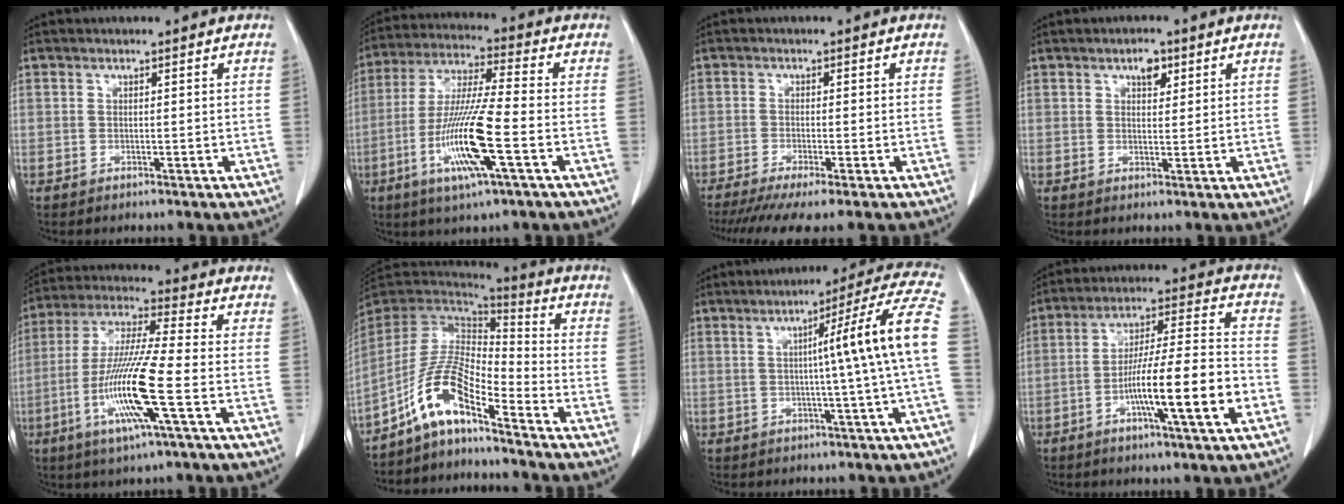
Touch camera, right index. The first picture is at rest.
{"total": 14.7, "force": [-4.8, 0.8, 13.9], "torque": [-0.284, -0.016, -0.091]}
{"total": 8.6, "force": [-6.2, 1.1, 5.9], "torque": [-0.095, -0.012, -0.098]}
{"total": 3.3, "force": [1.8, 1.8, 2.2], "torque": [-0.039, 0.004, 0.030]}
{"total": 14.6, "force": [-4.6, 0.2, 13.9], "torque": [-0.287, -0.016, -0.091]}
{"total": 11.1, "force": [-7.1, 2.8, 8.1], "torque": [-0.177, 0.015, -0.136]}
{"total": 13.8, "force": [0.7, -2.2, 13.6], "torque": [-0.175, 0.019, 0.004]}
{"total": 15.5, "force": [-5.3, 0.9, 14.5], "torque": [-0.244, 0.003, -0.086]}